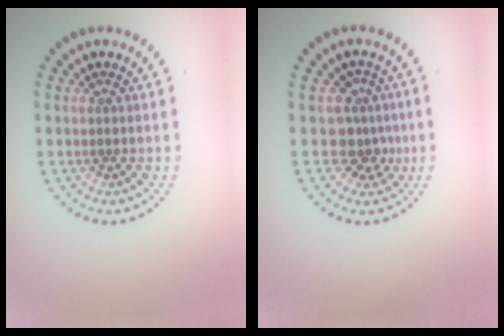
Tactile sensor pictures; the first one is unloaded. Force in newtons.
{"total": 2.7, "press": 2.0, "slide": 1.9}